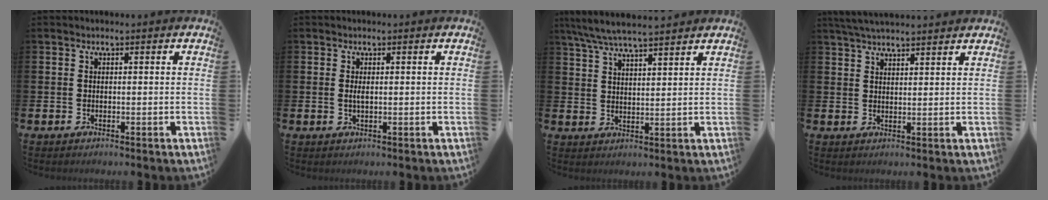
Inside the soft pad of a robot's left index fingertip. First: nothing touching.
{"total": 1.0, "force": [0.2, 0.3, 1.0], "torque": [-0.015, 0.000, 0.001]}
{"total": 6.3, "force": [5.9, 0.6, 2.4], "torque": [-0.061, -0.021, 0.106]}
{"total": 3.7, "force": [3.6, 0.3, 1.0], "torque": [-0.025, -0.011, 0.066]}